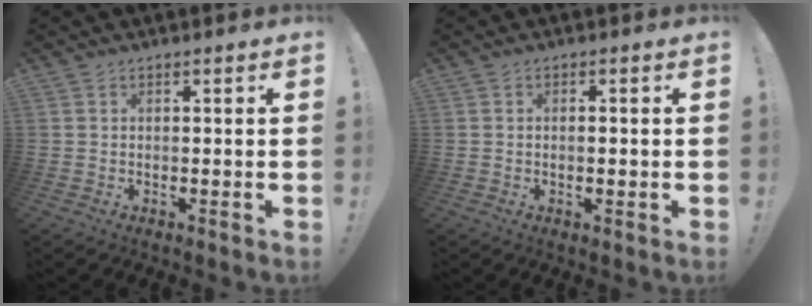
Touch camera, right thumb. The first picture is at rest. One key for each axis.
{"total": 1.3, "fx": -0.4, "fy": 0.4, "fz": 1.2, "tx": -0.020, "ty": 0.002, "tz": -0.008}